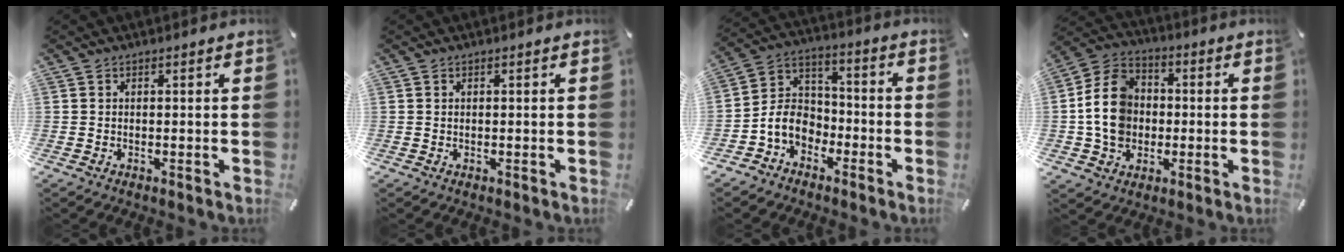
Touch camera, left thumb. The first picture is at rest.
{"total": 0.0}
{"total": 9.1, "force": [-4.2, 7.5, 3.1], "torque": [-0.079, 0.028, -0.079]}
{"total": 12.3, "force": [-0.9, 10.6, 6.1], "torque": [-0.138, 0.024, -0.013]}